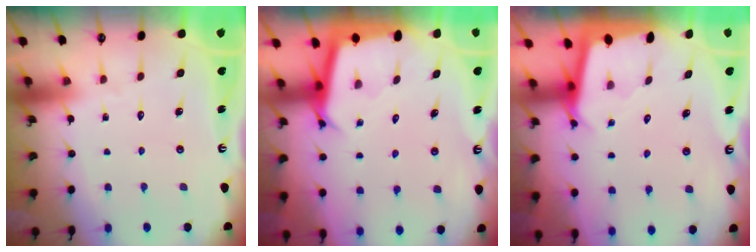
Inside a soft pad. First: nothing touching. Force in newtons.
{"total": 3.0, "press": 3.0, "slide": 0.2}
{"total": 2.2, "press": 2.2, "slide": 0.1}